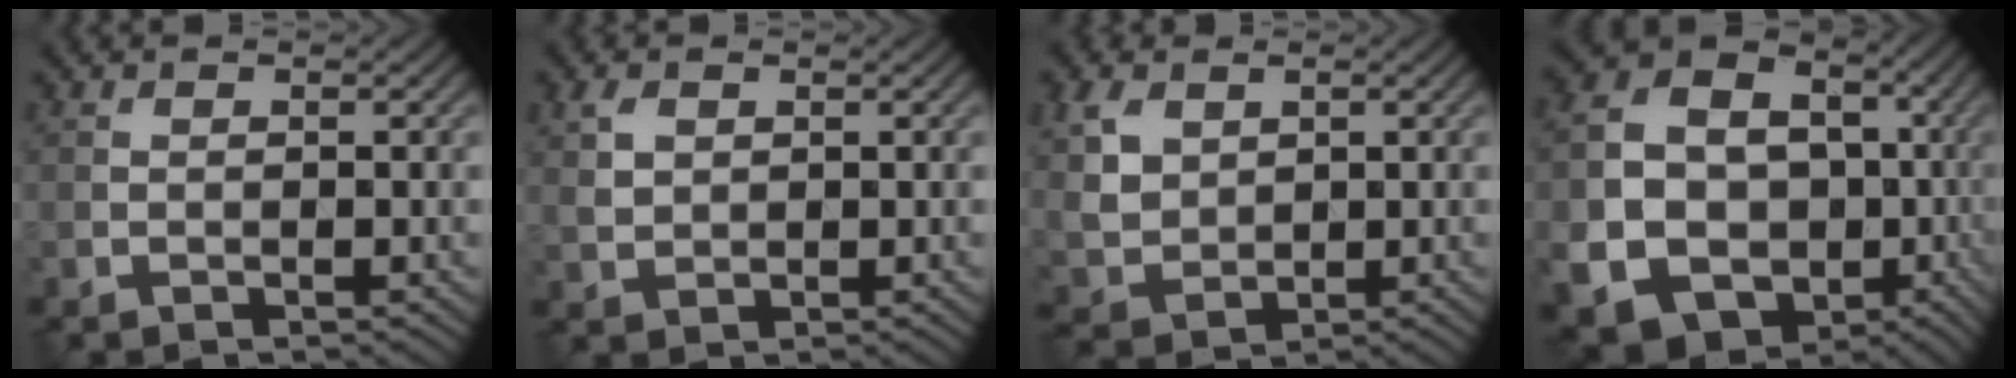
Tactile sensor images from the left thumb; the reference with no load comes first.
{"total": 2.7, "force": [1.2, 1.9, 1.6], "torque": [-0.040, 0.001, 0.023]}
{"total": 5.9, "force": [2.3, 4.3, 3.2], "torque": [-0.101, 0.002, 0.049]}
{"total": 19.6, "force": [-5.4, 17.0, 8.1], "torque": [-0.197, -0.040, -0.109]}